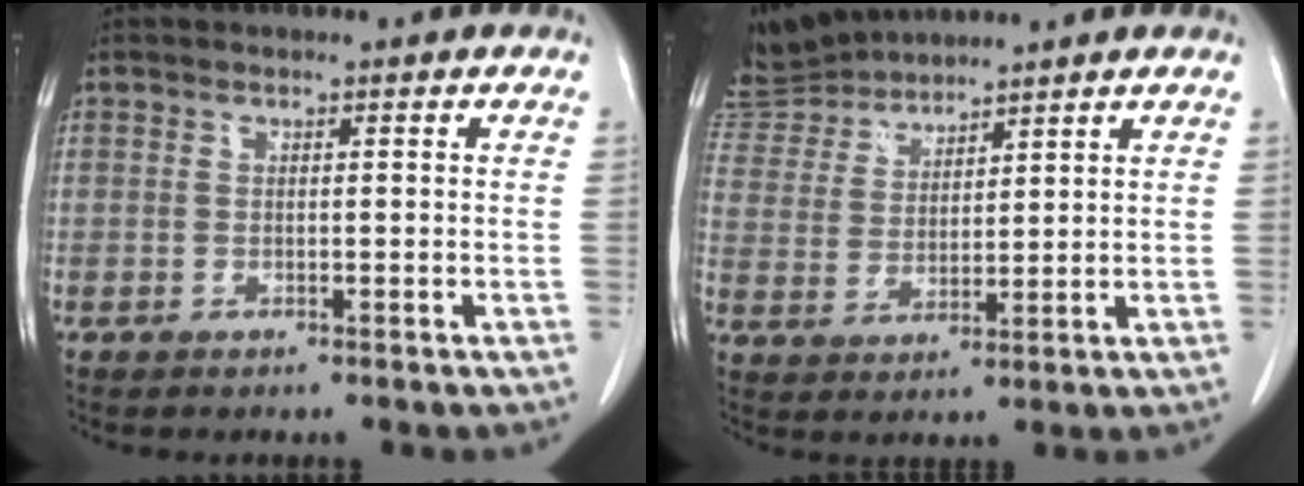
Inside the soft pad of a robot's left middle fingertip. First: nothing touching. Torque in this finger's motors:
{"motor_torque": [1.07, -1.07, 1.05, 0.06]}